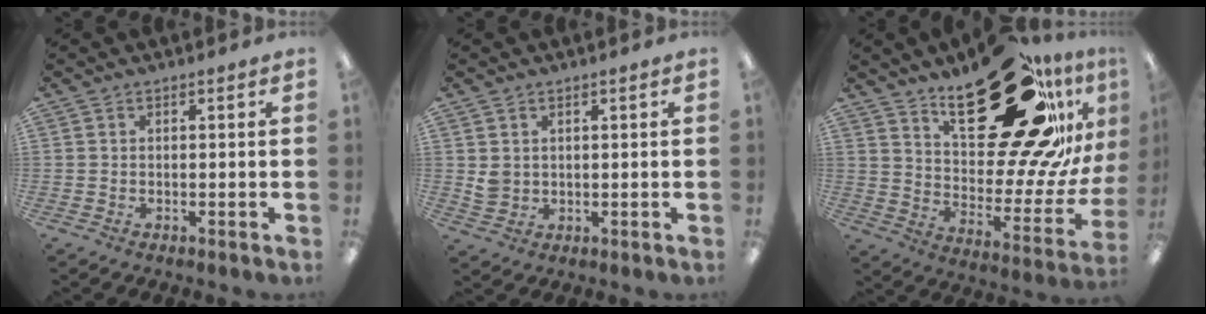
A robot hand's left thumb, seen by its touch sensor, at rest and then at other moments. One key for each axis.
{"total": 3.5, "fx": 1.5, "fy": 2.9, "fz": 1.1, "tx": -0.017, "ty": 0.001, "tz": 0.029}
{"total": 32.6, "fx": 18.8, "fy": 13.6, "fz": 23.0, "tx": -0.291, "ty": -0.119, "tz": 0.320}